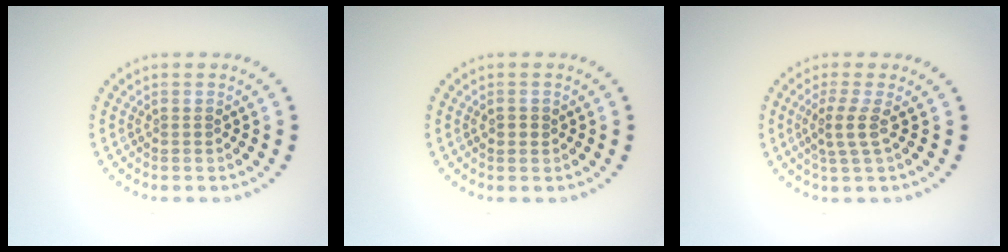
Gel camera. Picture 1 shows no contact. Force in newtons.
{"total": 0.8, "press": 0.8, "slide": 0.3}
{"total": 2.1, "press": 1.5, "slide": 1.4}